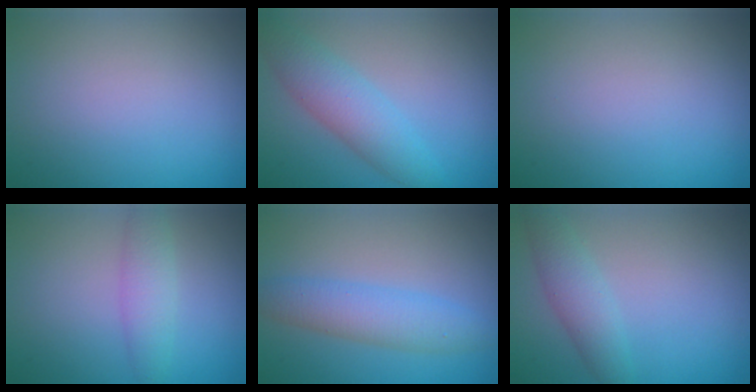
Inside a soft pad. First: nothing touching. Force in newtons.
{"total": 4.4, "press": 4.4, "slide": 0.2}
{"total": 0.0}
{"total": 2.4, "press": 2.4, "slide": 0.1}
{"total": 3.7, "press": 3.7, "slide": 0.0}
{"total": 2.9, "press": 2.9, "slide": 0.2}